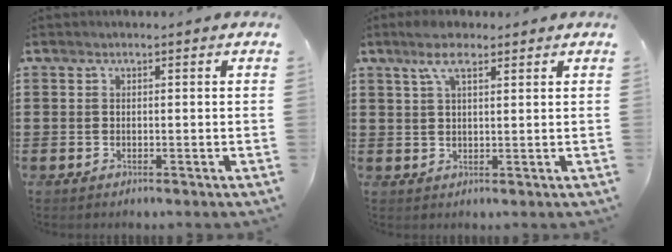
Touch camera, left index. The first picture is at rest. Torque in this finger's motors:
{"motor_torque": [0.81, -0.70, 0.25, 0.10]}